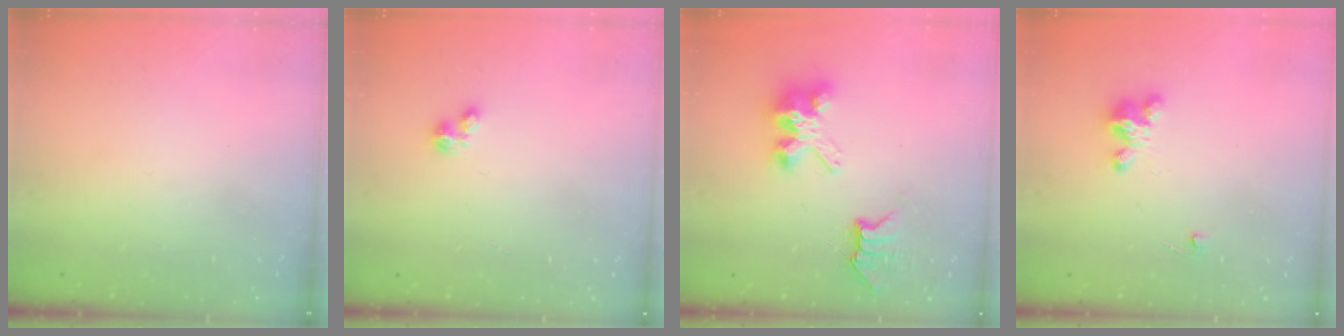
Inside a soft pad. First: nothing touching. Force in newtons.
{"total": 1.6, "press": 1.6, "slide": 0.2}
{"total": 7.6, "press": 7.6, "slide": 0.4}
{"total": 3.4, "press": 3.4, "slide": 0.1}